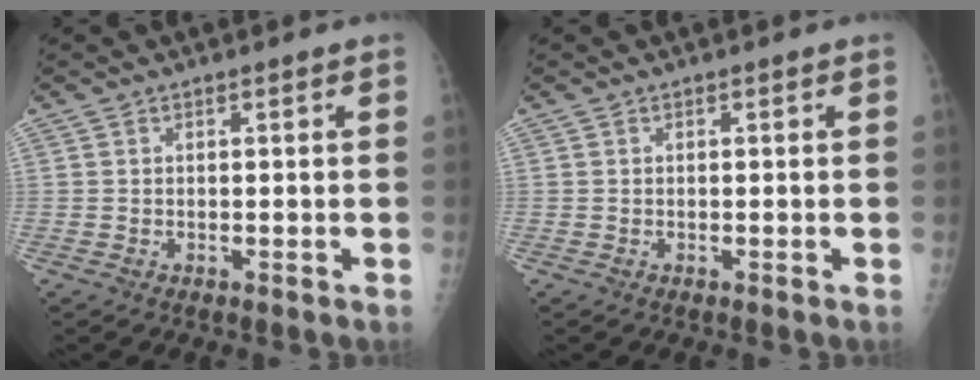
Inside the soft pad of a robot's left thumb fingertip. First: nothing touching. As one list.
[{"total": 0.0}]